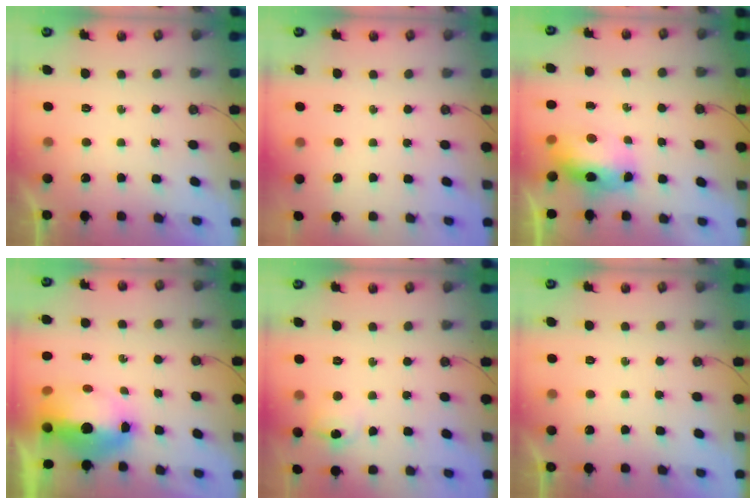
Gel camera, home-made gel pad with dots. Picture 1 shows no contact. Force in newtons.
{"total": 0.0}
{"total": 9.7, "press": 9.5, "slide": 1.5}
{"total": 12.3, "press": 12.1, "slide": 1.9}
{"total": 6.6, "press": 6.6, "slide": 0.7}
{"total": 0.0}